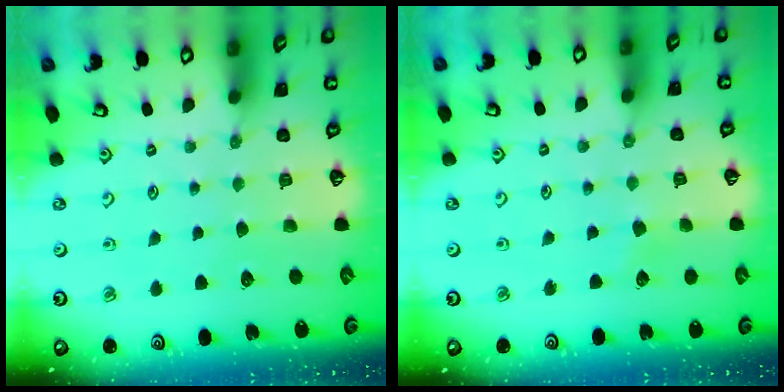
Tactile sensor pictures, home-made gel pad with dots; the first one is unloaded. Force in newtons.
{"total": 2.9, "press": 2.9, "slide": 0.3}